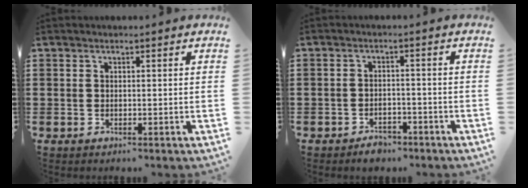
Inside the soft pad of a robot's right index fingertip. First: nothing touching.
{"total": 2.5, "force": [-2.3, 0.7, 0.4], "torque": [-0.014, 0.001, -0.046]}